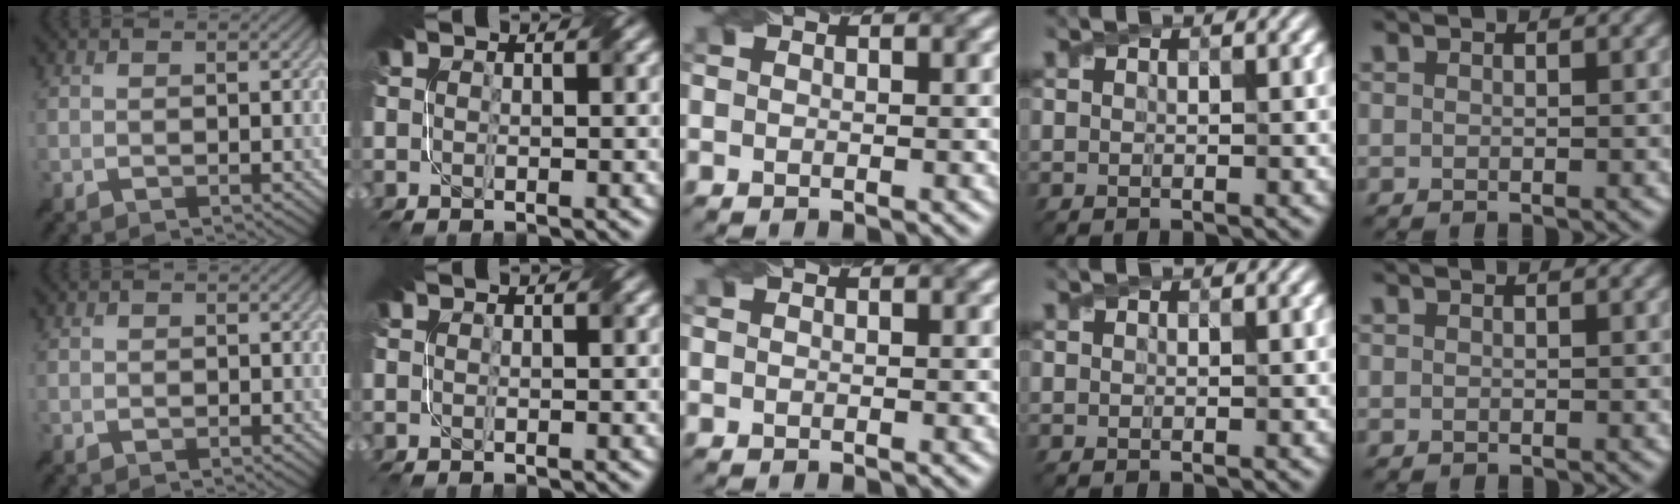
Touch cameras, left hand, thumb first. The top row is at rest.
{}